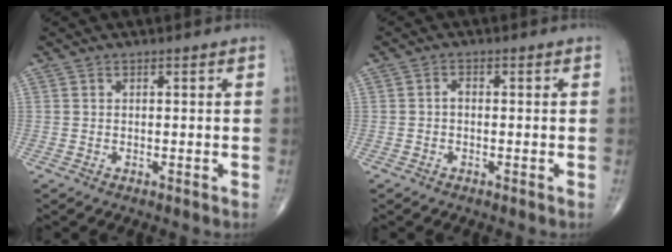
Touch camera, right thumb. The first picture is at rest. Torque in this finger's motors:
{"motor_torque": [0.61, 0.48, 0.37, -0.03, -0.03]}